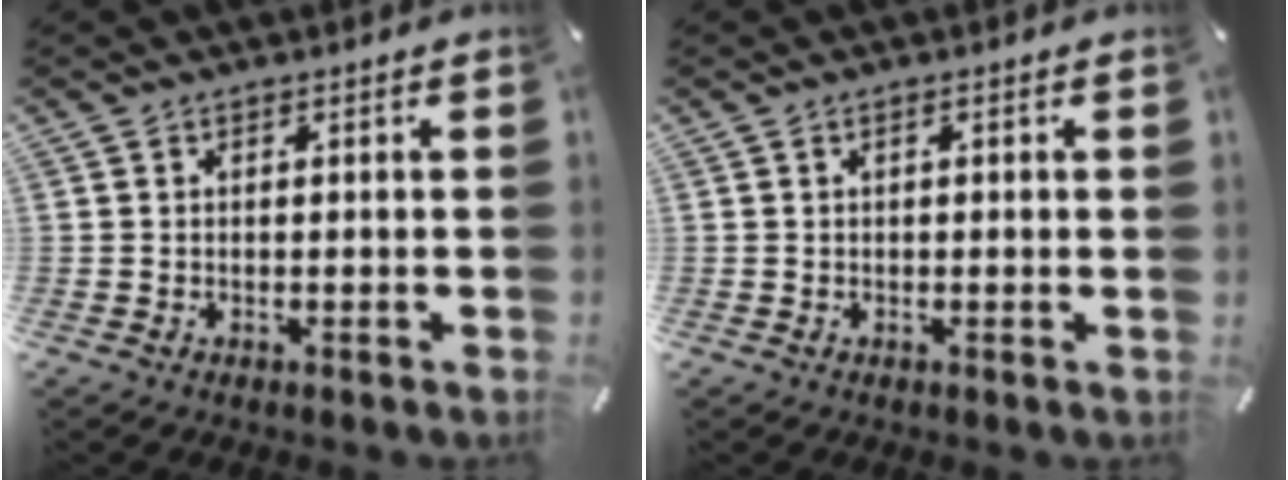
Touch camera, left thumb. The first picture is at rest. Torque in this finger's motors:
{"motor_torque": [-0.26, -0.36, 0.06, 0.06, -0.01]}